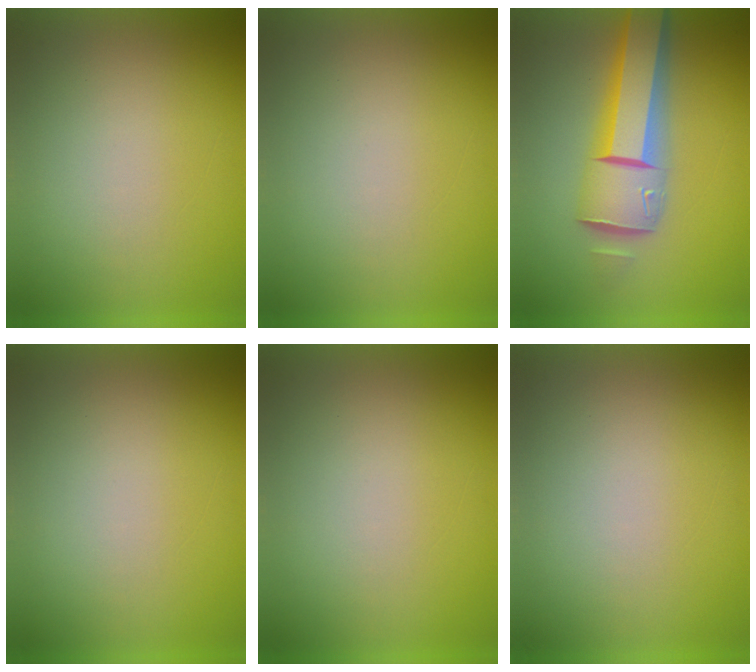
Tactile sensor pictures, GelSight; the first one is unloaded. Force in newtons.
{"total": 1.3}
{"total": 7.4}
{"total": 1.3}
{"total": 0.0}
{"total": 1.2}